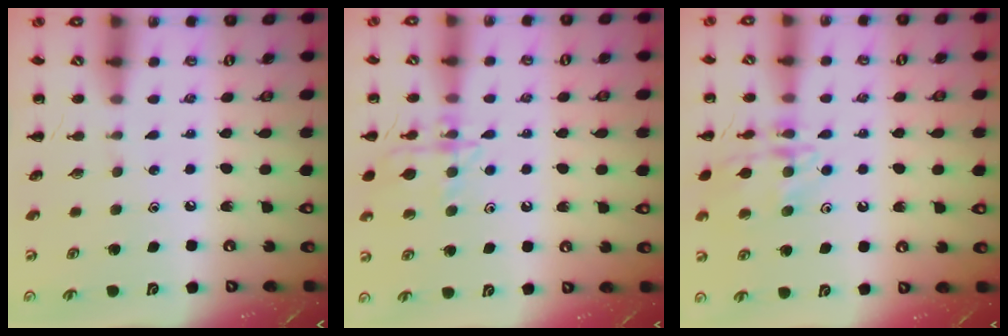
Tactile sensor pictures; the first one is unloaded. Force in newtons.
{"total": 14.4, "press": 14.4, "slide": 1.3}
{"total": 15.8, "press": 15.8, "slide": 1.0}